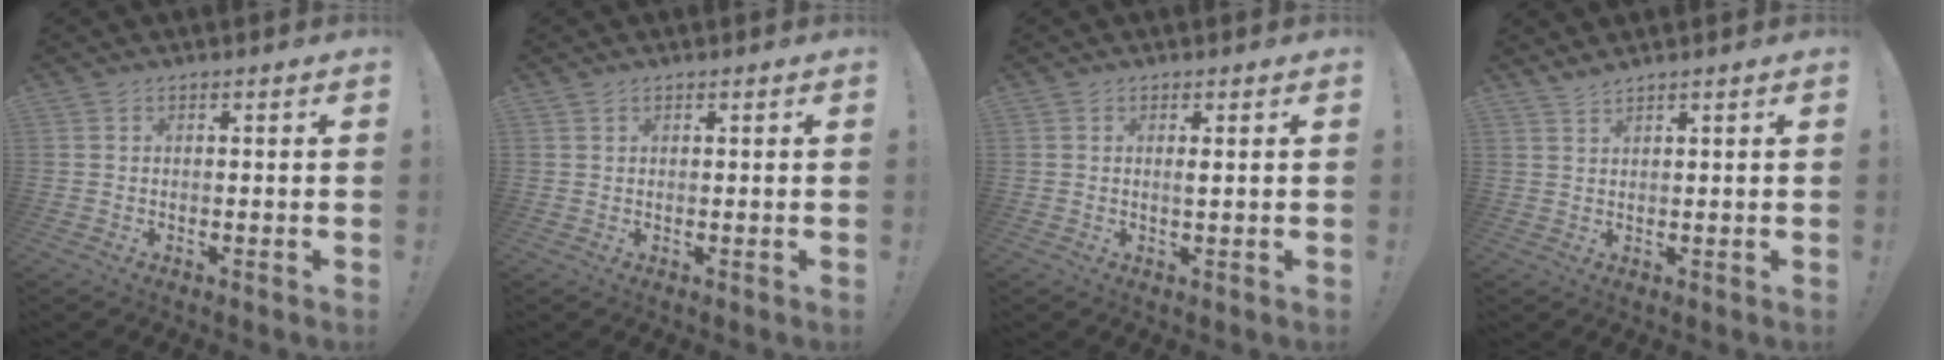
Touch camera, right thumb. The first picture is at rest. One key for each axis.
{"total": 0.5, "fx": 0.5, "fy": 0.3, "fz": 0.1, "tx": -0.001, "ty": 0.000, "tz": 0.009}
{"total": 1.1, "fx": 0.3, "fy": -0.1, "fz": 1.1, "tx": -0.014, "ty": -0.004, "tz": 0.002}
{"total": 1.8, "fx": 1.6, "fy": -0.2, "fz": 0.8, "tx": -0.025, "ty": -0.006, "tz": 0.031}